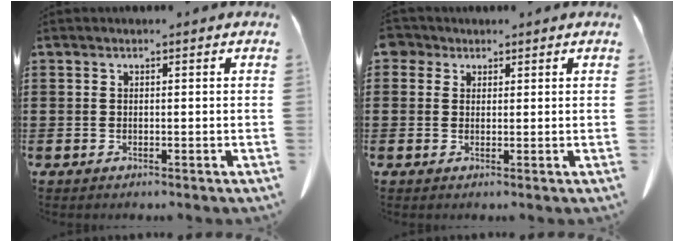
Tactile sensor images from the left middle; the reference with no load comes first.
{"total": 2.2, "force": [1.4, 1.6, 0.5], "torque": [-0.018, 0.008, 0.026]}